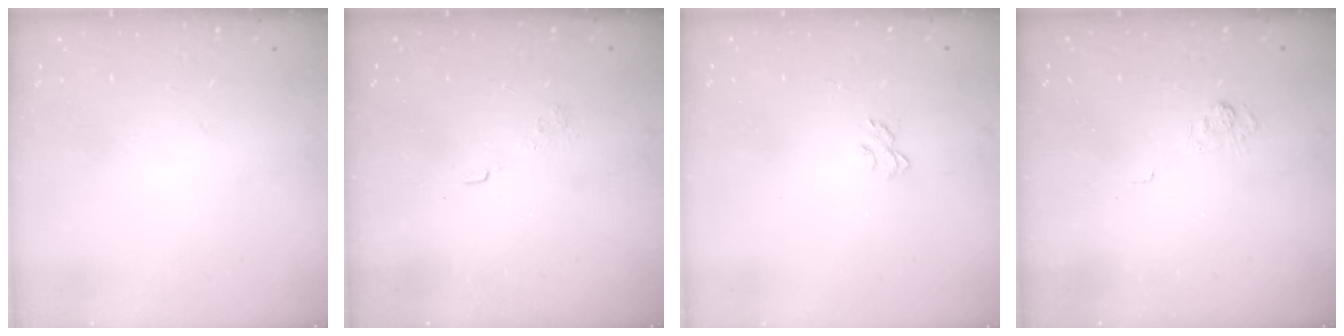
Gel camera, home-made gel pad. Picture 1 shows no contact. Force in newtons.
{"total": 2.1, "press": 1.6, "slide": 1.4}
{"total": 6.5, "press": 6.5, "slide": 0.2}
{"total": 3.7, "press": 3.4, "slide": 1.5}